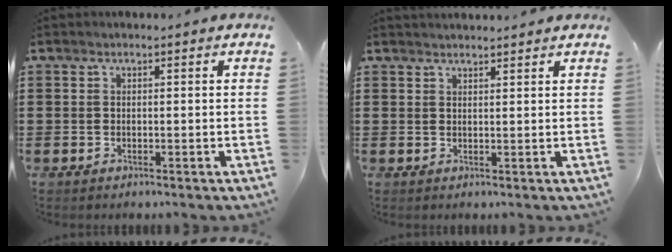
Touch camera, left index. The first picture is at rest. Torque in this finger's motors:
{"motor_torque": [2.14, 0.00, 0.02, 0.01]}